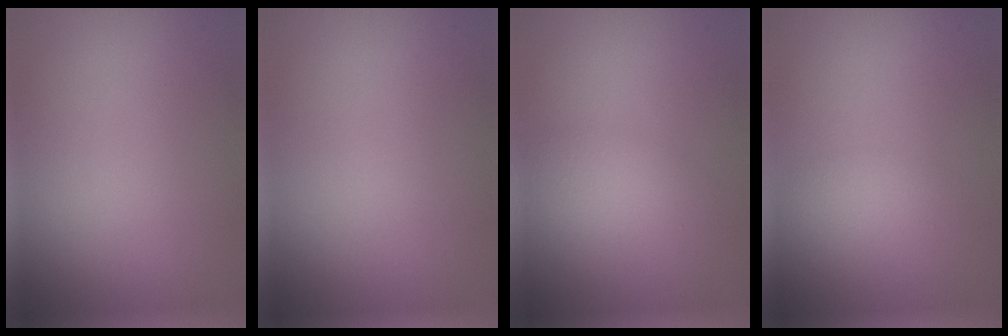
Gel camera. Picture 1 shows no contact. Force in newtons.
{"total": 0.0}
{"total": 2.4, "press": 2.4, "slide": 0.1}
{"total": 1.6, "press": 1.5, "slide": 0.2}